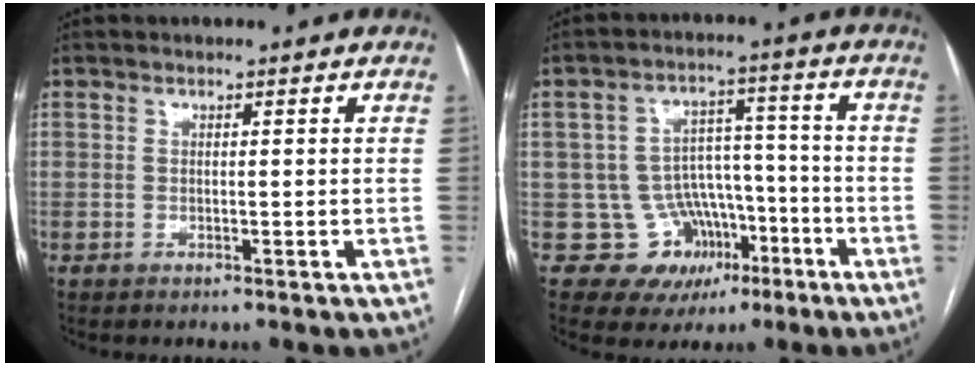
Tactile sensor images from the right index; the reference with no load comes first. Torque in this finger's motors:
{"motor_torque": [-0.22, -0.11, -0.68, -0.19]}